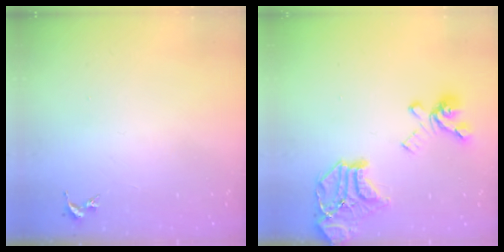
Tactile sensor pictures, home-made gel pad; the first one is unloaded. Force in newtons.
{"total": 20.3, "press": 20.2, "slide": 2.2}